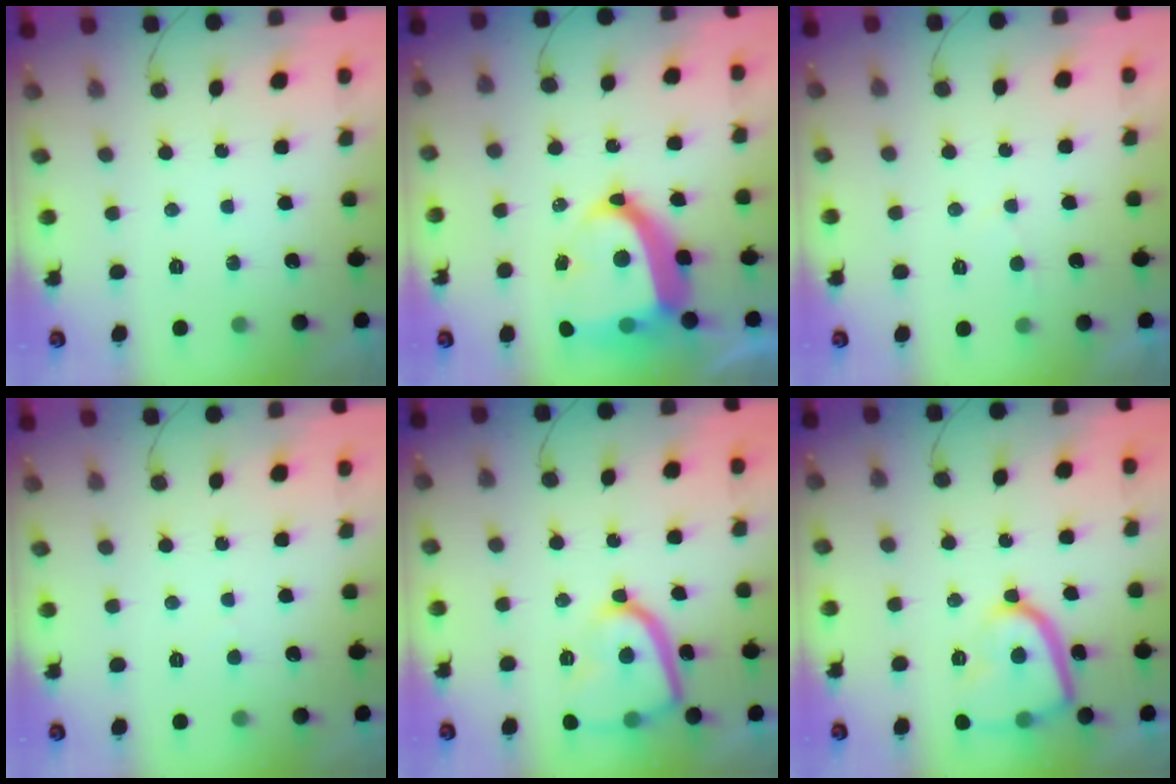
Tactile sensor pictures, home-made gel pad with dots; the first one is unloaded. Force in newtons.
{"total": 18.7, "press": 18.5, "slide": 2.7}
{"total": 1.7, "press": 1.6, "slide": 0.2}
{"total": 1.7, "press": 1.7, "slide": 0.1}
{"total": 14.8, "press": 14.7, "slide": 1.7}
{"total": 14.8, "press": 14.7, "slide": 1.7}